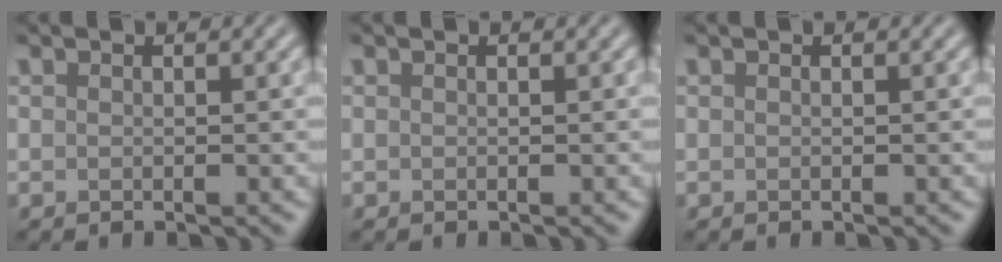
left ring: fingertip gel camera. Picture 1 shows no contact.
{"total": 0.0}
{"total": 0.0}